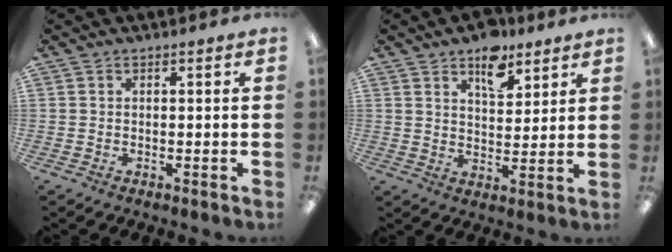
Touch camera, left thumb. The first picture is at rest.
{"total": 8.8, "force": [6.1, 4.5, 4.5], "torque": [-0.050, -0.033, 0.102]}